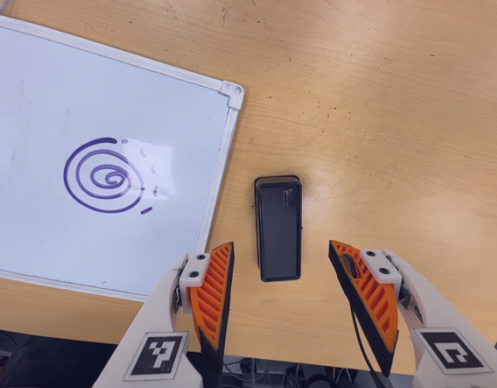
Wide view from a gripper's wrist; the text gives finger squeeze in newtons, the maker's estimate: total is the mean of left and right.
{"total": 0.0}